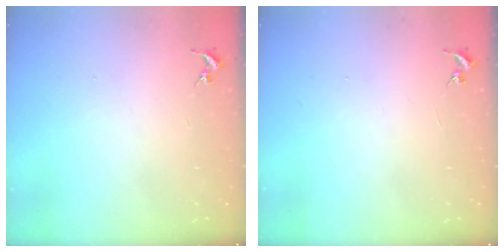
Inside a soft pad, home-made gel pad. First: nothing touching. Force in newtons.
{"total": 0.0}